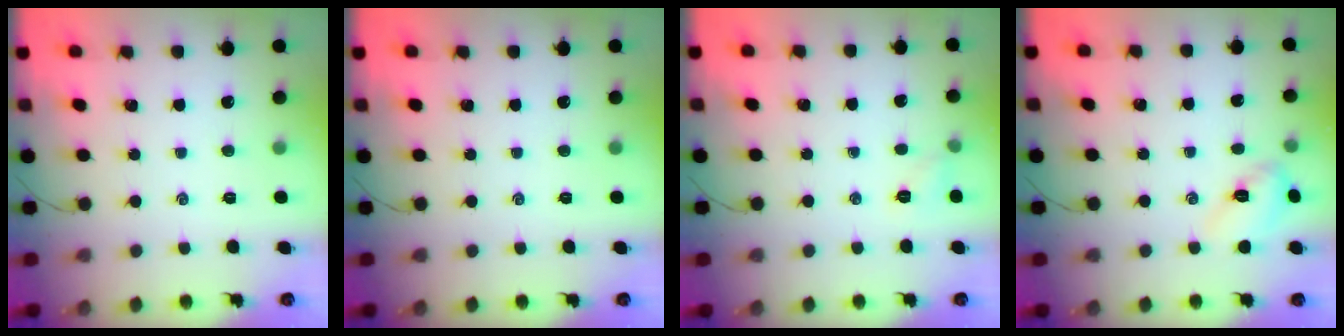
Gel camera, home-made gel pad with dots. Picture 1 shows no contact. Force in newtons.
{"total": 0.0}
{"total": 5.1, "press": 4.9, "slide": 1.5}
{"total": 5.1, "press": 5.1, "slide": 0.7}